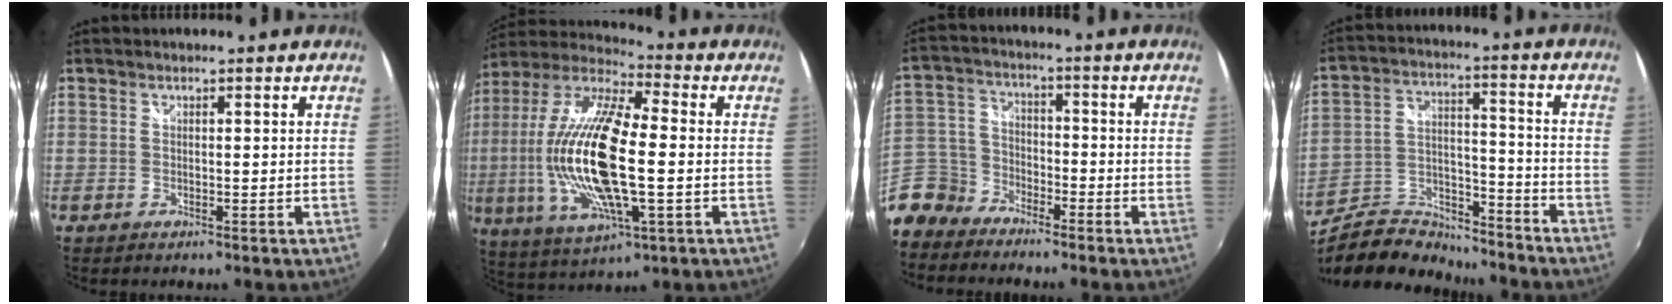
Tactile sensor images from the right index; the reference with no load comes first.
{"total": 23.0, "force": [-1.3, 7.6, 21.6], "torque": [-0.421, -0.011, -0.030]}
{"total": 13.1, "force": [-9.9, 8.1, 3.0], "torque": [-0.113, 0.016, -0.200]}
{"total": 17.4, "force": [-15.0, 6.2, 6.4], "torque": [-0.136, 0.014, -0.249]}